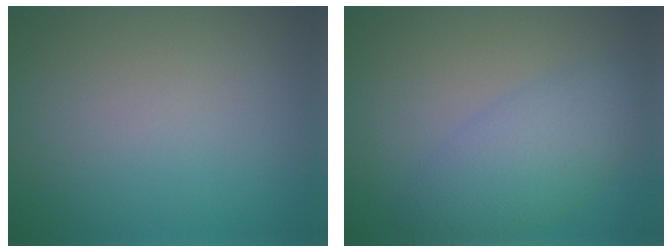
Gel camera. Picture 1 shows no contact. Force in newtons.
{"total": 4.5, "press": 4.5, "slide": 0.1}